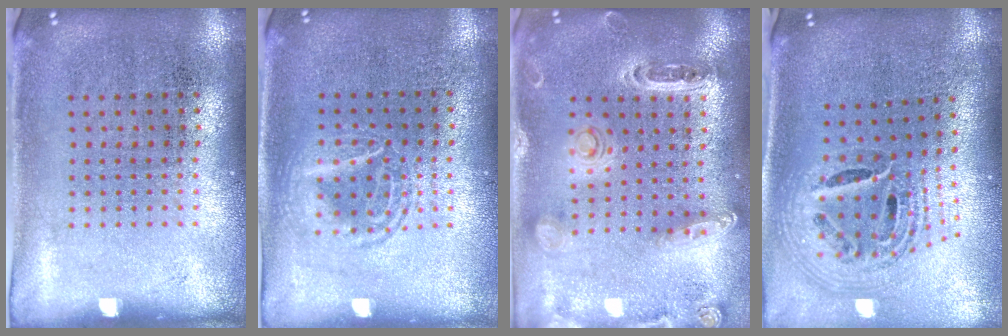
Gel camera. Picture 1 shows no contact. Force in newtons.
{"total": 1.3, "press": 1.3, "slide": 0.1}
{"total": 1.2, "press": 1.2, "slide": 0.2}
{"total": 1.9, "press": 1.5, "slide": 1.2}